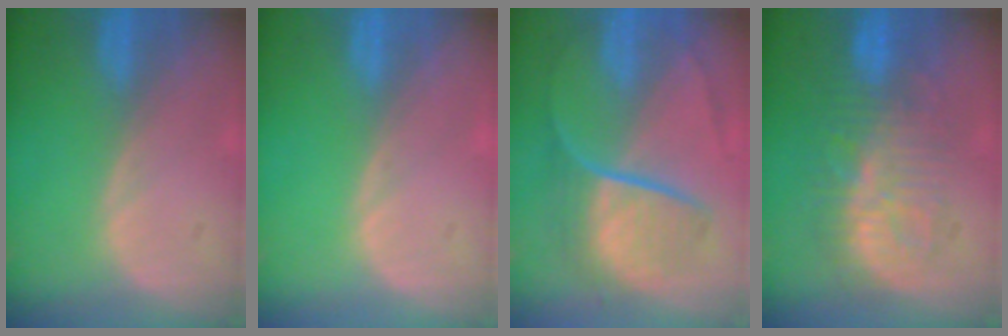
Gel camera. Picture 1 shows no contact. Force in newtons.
{"total": 0.0}
{"total": 8.9, "press": 7.6, "slide": 4.6}
{"total": 9.4, "press": 9.2, "slide": 2.2}